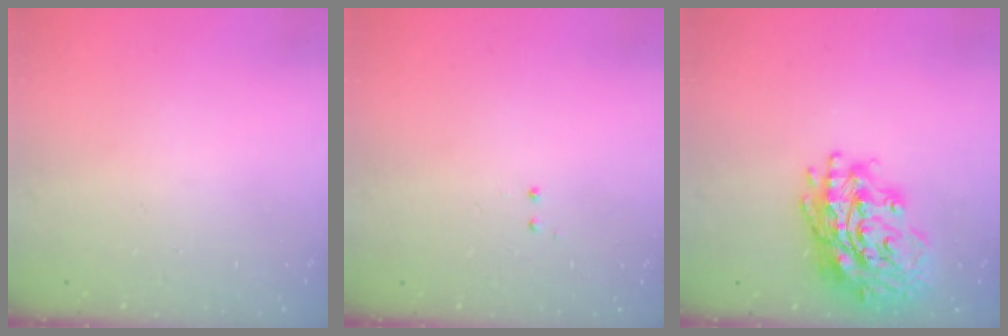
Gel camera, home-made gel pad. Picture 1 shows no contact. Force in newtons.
{"total": 0.5, "press": 0.5, "slide": 0.3}
{"total": 19.4, "press": 19.2, "slide": 3.0}